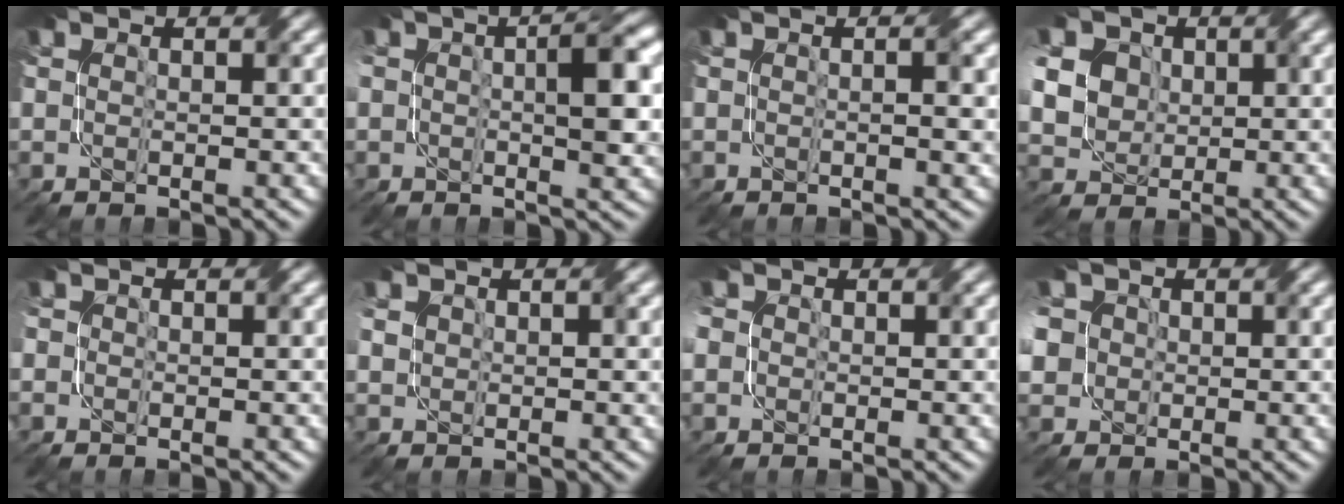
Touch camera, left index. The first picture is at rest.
{"total": 5.7, "force": [0.3, 2.3, 5.2], "torque": [-0.084, 0.009, 0.000]}
{"total": 1.8, "force": [0.2, 0.5, 1.7], "torque": [-0.018, 0.004, 0.000]}
{"total": 15.9, "force": [5.5, 13.0, 7.2], "torque": [-0.182, 0.042, 0.071]}
{"total": 1.0, "force": [-0.2, 1.0, 0.0], "torque": [-0.004, -0.002, -0.001]}
{"total": 1.6, "force": [0.8, 1.3, 0.3], "torque": [-0.009, 0.007, 0.013]}
{"total": 2.8, "force": [0.2, 2.6, 1.0], "torque": [-0.024, 0.015, -0.008]}
{"total": 7.7, "force": [1.2, 6.9, 3.3], "torque": [-0.085, 0.038, -0.021]}